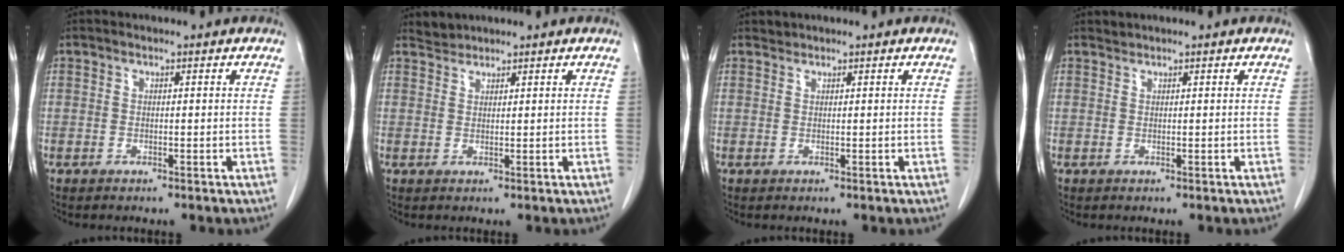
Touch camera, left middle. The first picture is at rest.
{"total": 1.5, "force": [1.4, 0.2, -0.4], "torque": [0.003, 0.001, 0.028]}
{"total": 0.6, "force": [0.6, 0.0, -0.2], "torque": [-0.001, 0.002, 0.011]}
{"total": 0.5, "force": [0.5, -0.1, -0.2], "torque": [-0.002, 0.001, 0.011]}